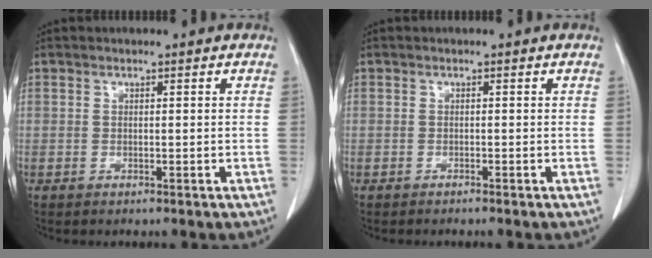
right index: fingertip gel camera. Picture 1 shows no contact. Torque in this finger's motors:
{"motor_torque": [-0.10, -0.08, -0.03, -0.04]}